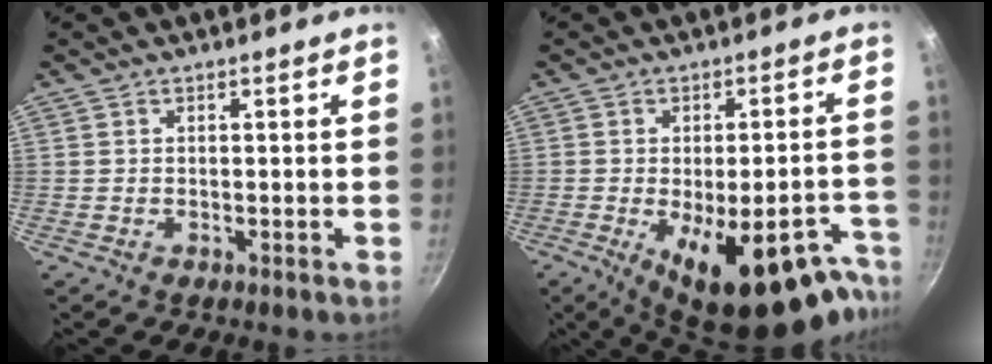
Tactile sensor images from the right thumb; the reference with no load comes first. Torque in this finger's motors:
{"motor_torque": [0.12, 0.57, 1.04, -0.02, 0.27]}